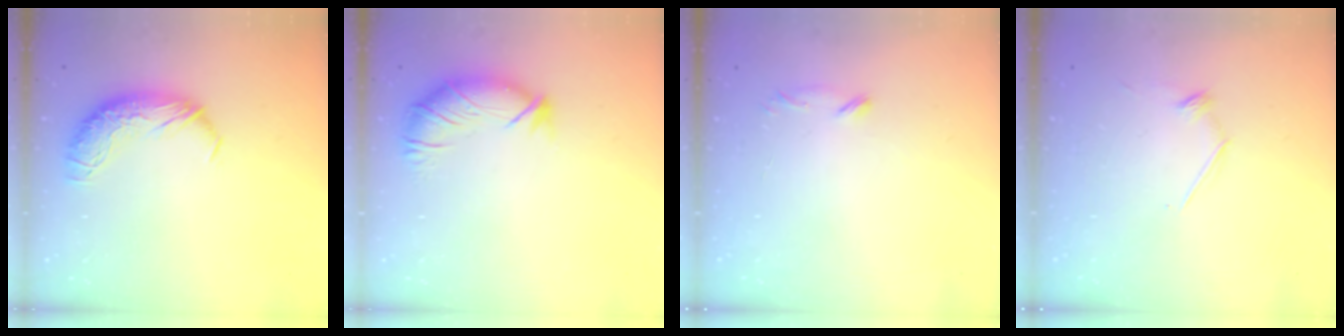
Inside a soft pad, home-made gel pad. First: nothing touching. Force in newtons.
{"total": 2.7, "press": 2.0, "slide": 1.8}
{"total": 7.2, "press": 7.2, "slide": 0.7}
{"total": 7.1, "press": 7.0, "slide": 1.0}